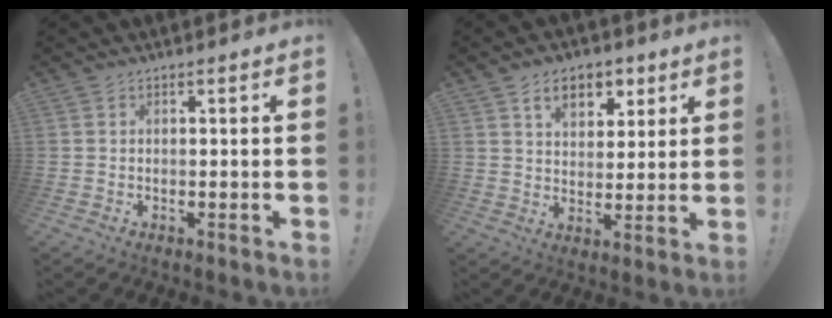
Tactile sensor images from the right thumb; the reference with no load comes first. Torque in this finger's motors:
{"motor_torque": [0.08, 0.14, 0.07, 0.20, 0.01]}